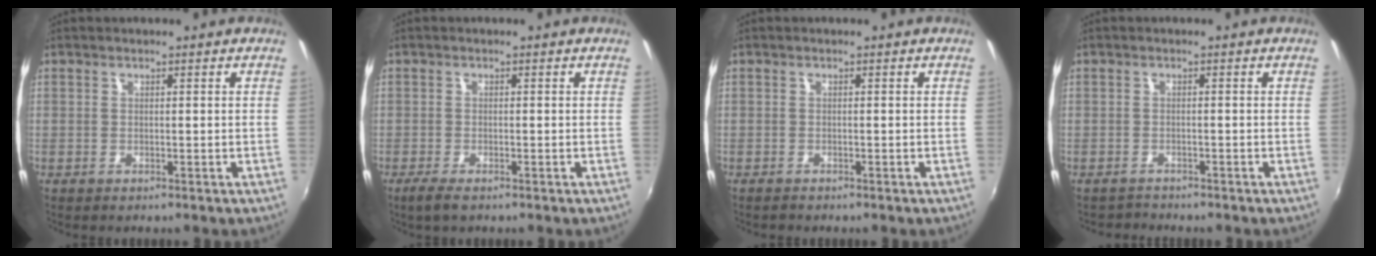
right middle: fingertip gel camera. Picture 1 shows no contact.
{"total": 2.7, "force": [-1.9, 0.8, 1.7], "torque": [-0.042, -0.007, -0.037]}
{"total": 0.9, "force": [-0.8, 0.3, 0.2], "torque": [-0.006, -0.003, -0.016]}
{"total": 1.5, "force": [-1.4, 0.3, -0.3], "torque": [0.000, 0.003, -0.025]}